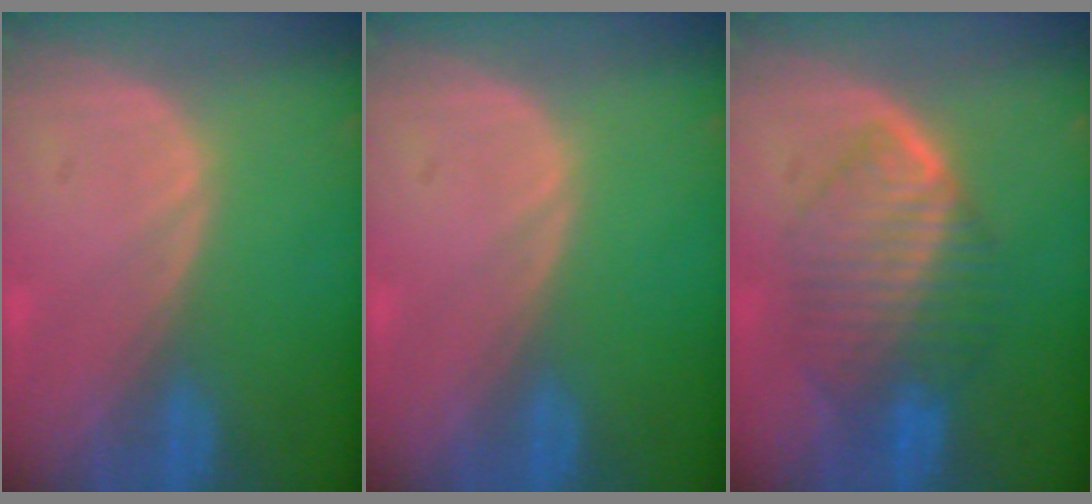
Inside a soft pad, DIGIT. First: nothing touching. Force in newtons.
{"total": 0.0}
{"total": 7.8, "press": 7.8, "slide": 0.3}